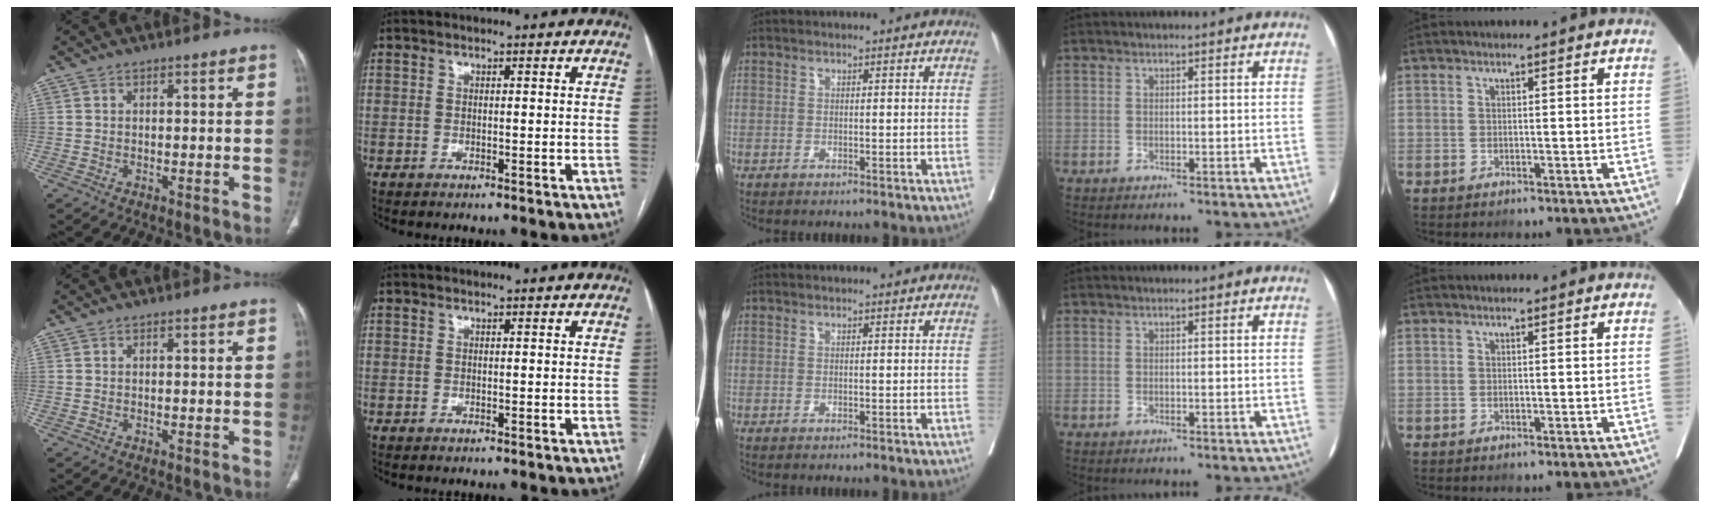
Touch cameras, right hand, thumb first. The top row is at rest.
{}